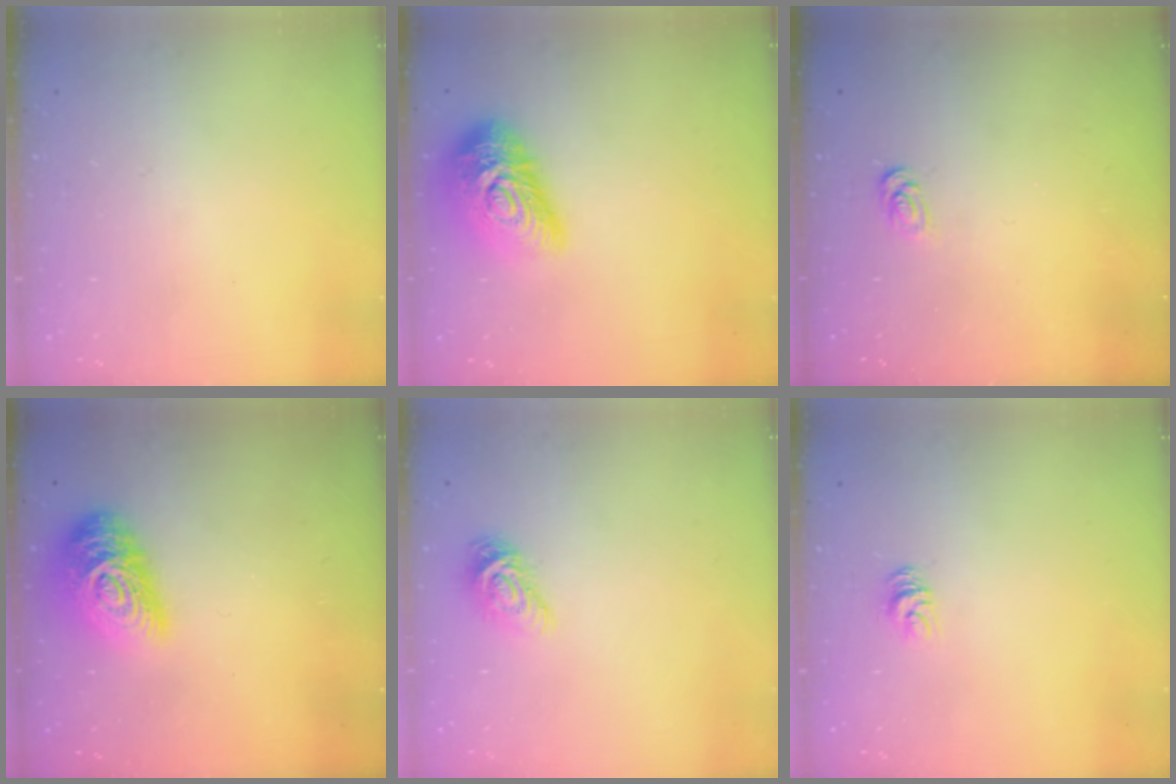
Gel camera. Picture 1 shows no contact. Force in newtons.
{"total": 18.8, "press": 18.7, "slide": 1.1}
{"total": 2.5, "press": 2.5, "slide": 0.3}
{"total": 15.9, "press": 15.8, "slide": 0.8}
{"total": 9.4, "press": 9.4, "slide": 0.5}
{"total": 4.9, "press": 4.9, "slide": 0.2}